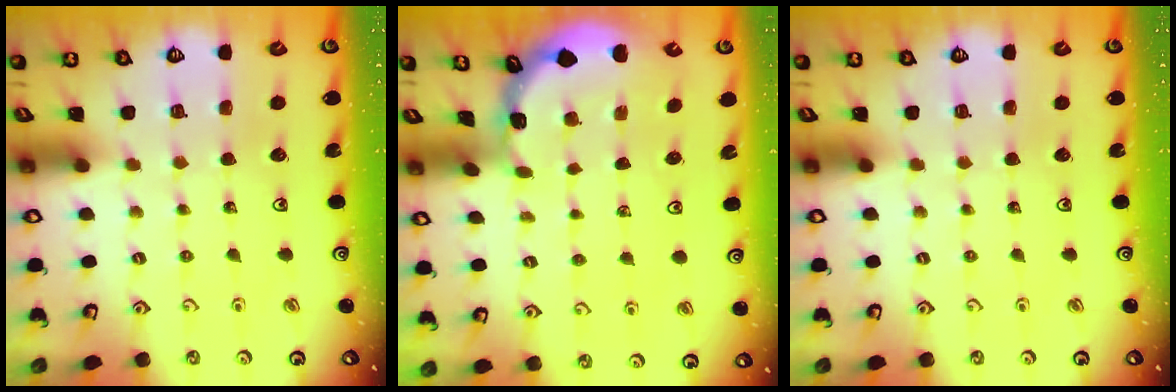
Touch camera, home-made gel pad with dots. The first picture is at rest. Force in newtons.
{"total": 1.2, "press": 1.2, "slide": 0.1}
{"total": 0.0}